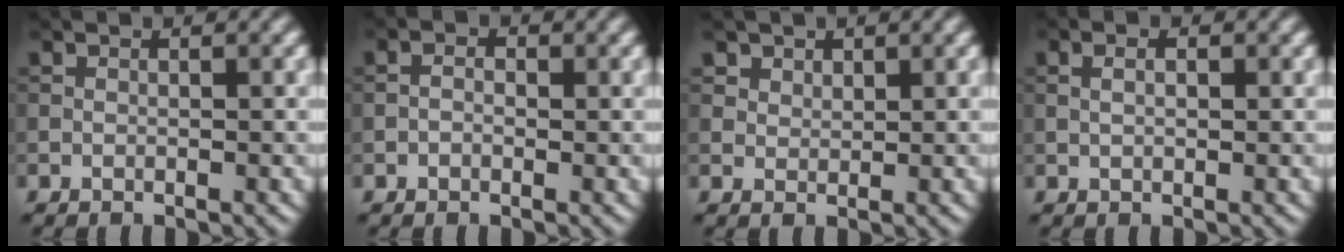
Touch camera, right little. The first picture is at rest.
{"total": 1.3, "force": [-0.1, 0.9, 0.9], "torque": [-0.011, -0.004, -0.011]}
{"total": 2.2, "force": [1.6, 1.4, 0.7], "torque": [-0.020, -0.010, 0.037]}
{"total": 2.5, "force": [0.9, 1.5, 1.8], "torque": [-0.021, 0.012, -0.002]}